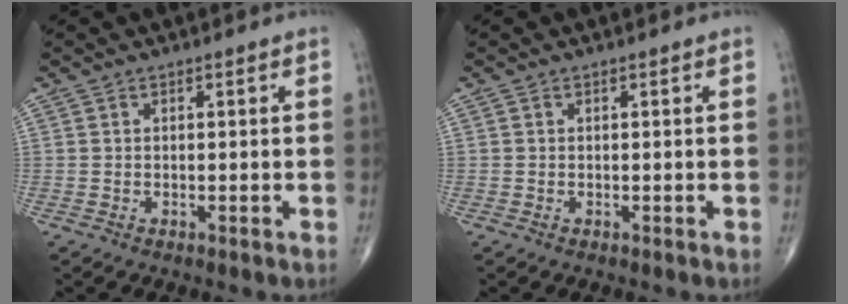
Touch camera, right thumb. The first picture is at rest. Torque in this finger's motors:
{"motor_torque": [-0.07, -0.29, -0.21, 0.07, 0.00]}